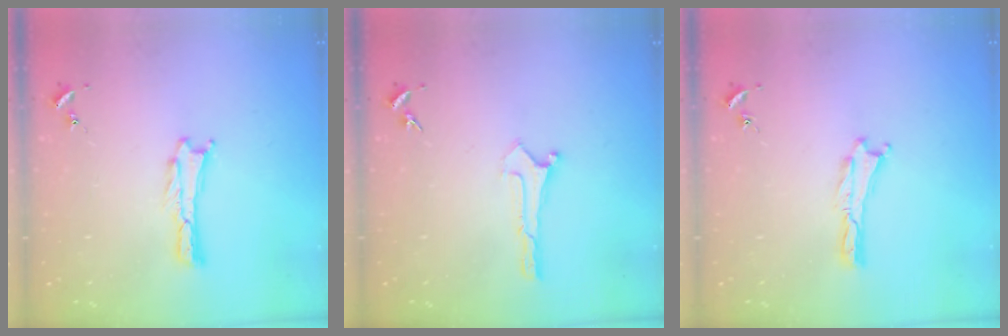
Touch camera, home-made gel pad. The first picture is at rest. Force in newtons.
{"total": 0.0}
{"total": 0.0}